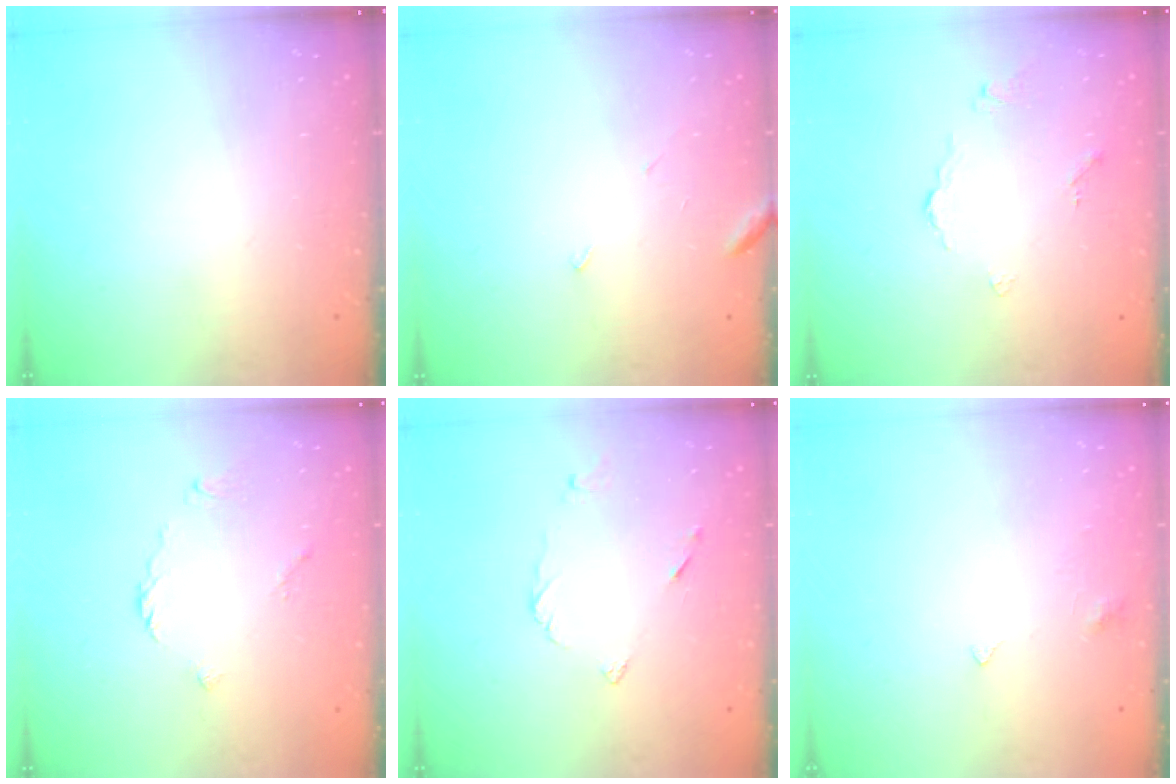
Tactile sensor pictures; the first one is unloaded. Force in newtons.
{"total": 3.3, "press": 3.2, "slide": 0.4}
{"total": 2.7, "press": 2.6, "slide": 0.6}
{"total": 2.2, "press": 2.2, "slide": 0.6}
{"total": 5.0, "press": 5.0, "slide": 0.3}
{"total": 2.8, "press": 2.8, "slide": 0.5}